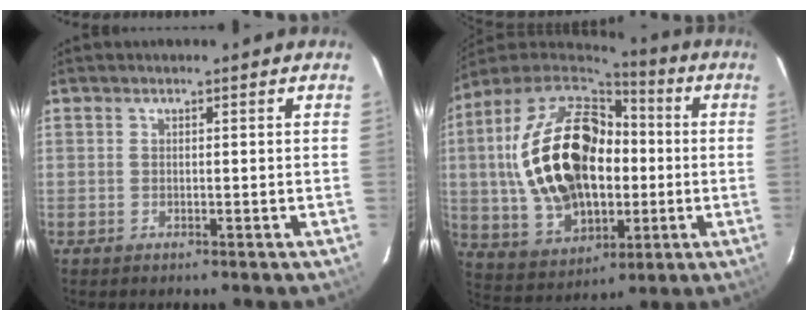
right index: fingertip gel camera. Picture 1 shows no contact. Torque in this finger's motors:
{"motor_torque": [2.10, -0.04, 1.06, 0.21]}